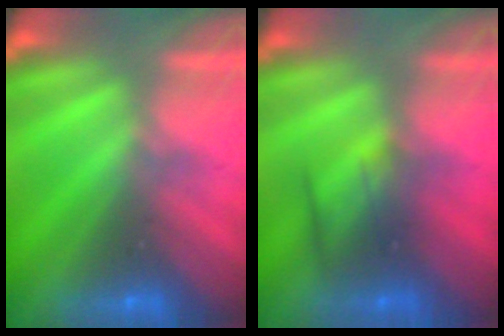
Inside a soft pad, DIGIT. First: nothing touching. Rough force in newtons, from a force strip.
{"total": 2.3}